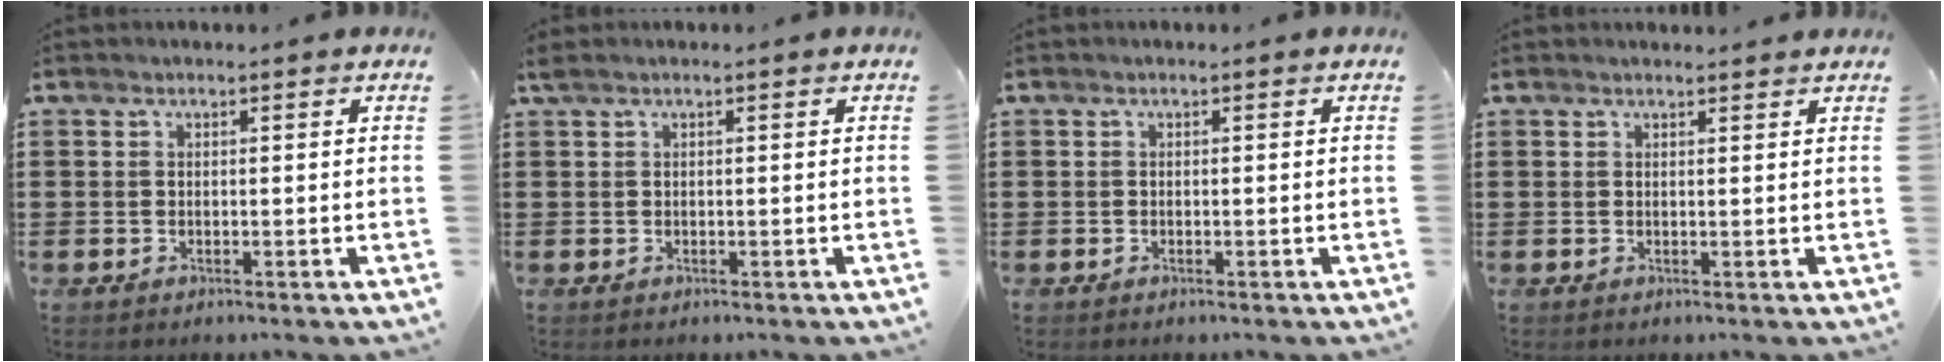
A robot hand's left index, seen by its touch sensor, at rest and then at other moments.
{"total": 0.5, "force": [0.3, 0.1, 0.4], "torque": [-0.010, 0.000, 0.006]}
{"total": 0.0}
{"total": 1.2, "force": [1.1, 0.0, 0.2], "torque": [-0.007, -0.002, 0.023]}